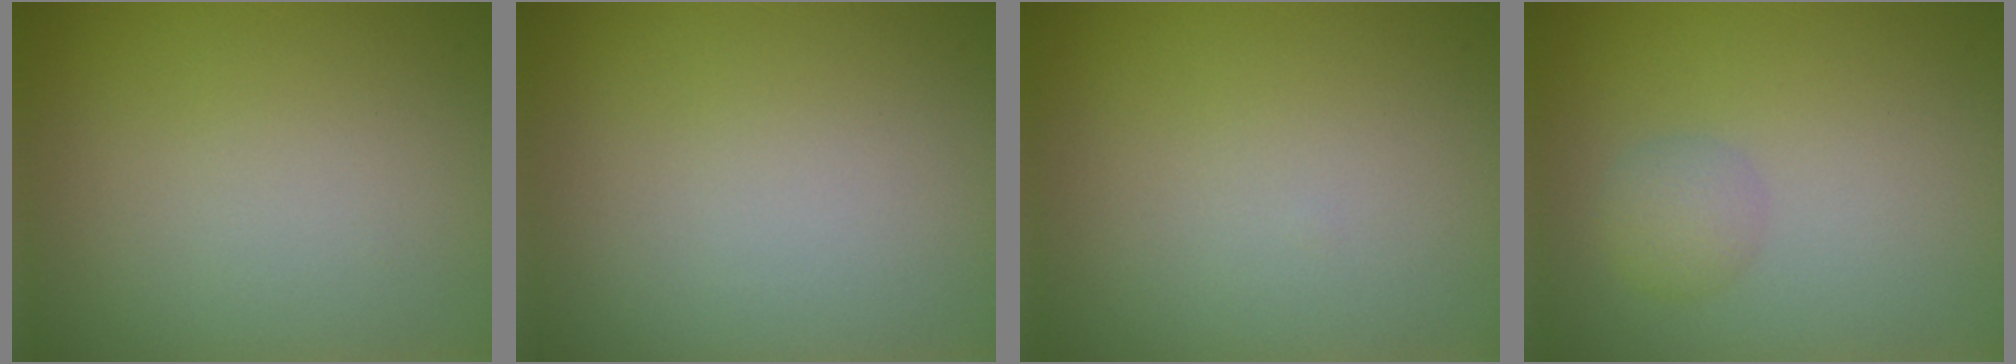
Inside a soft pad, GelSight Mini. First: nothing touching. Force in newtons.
{"total": 0.0}
{"total": 0.0}
{"total": 1.6, "press": 1.6, "slide": 0.1}